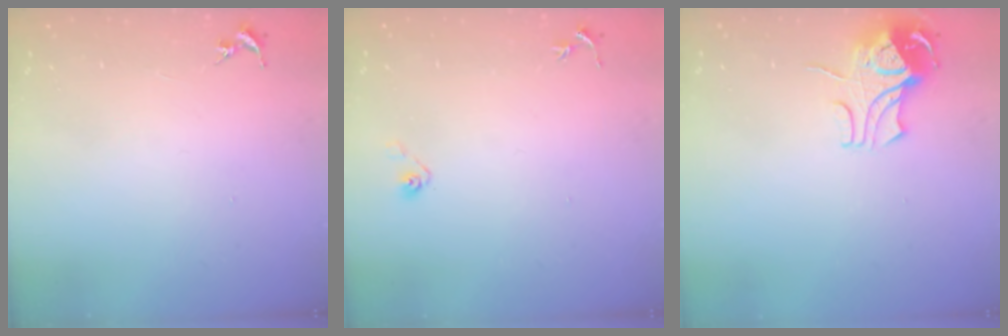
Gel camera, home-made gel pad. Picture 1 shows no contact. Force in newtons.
{"total": 3.5, "press": 3.2, "slide": 1.5}
{"total": 8.9, "press": 8.9, "slide": 0.9}